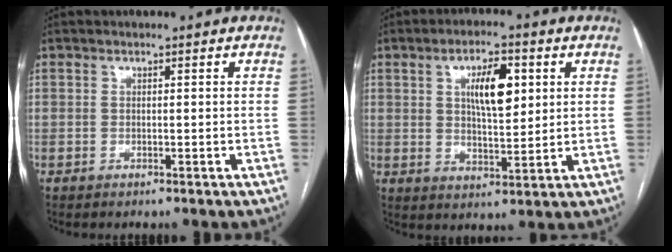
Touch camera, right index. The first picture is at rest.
{"total": 8.1, "force": [2.5, 2.8, 7.2], "torque": [-0.122, 0.007, 0.046]}